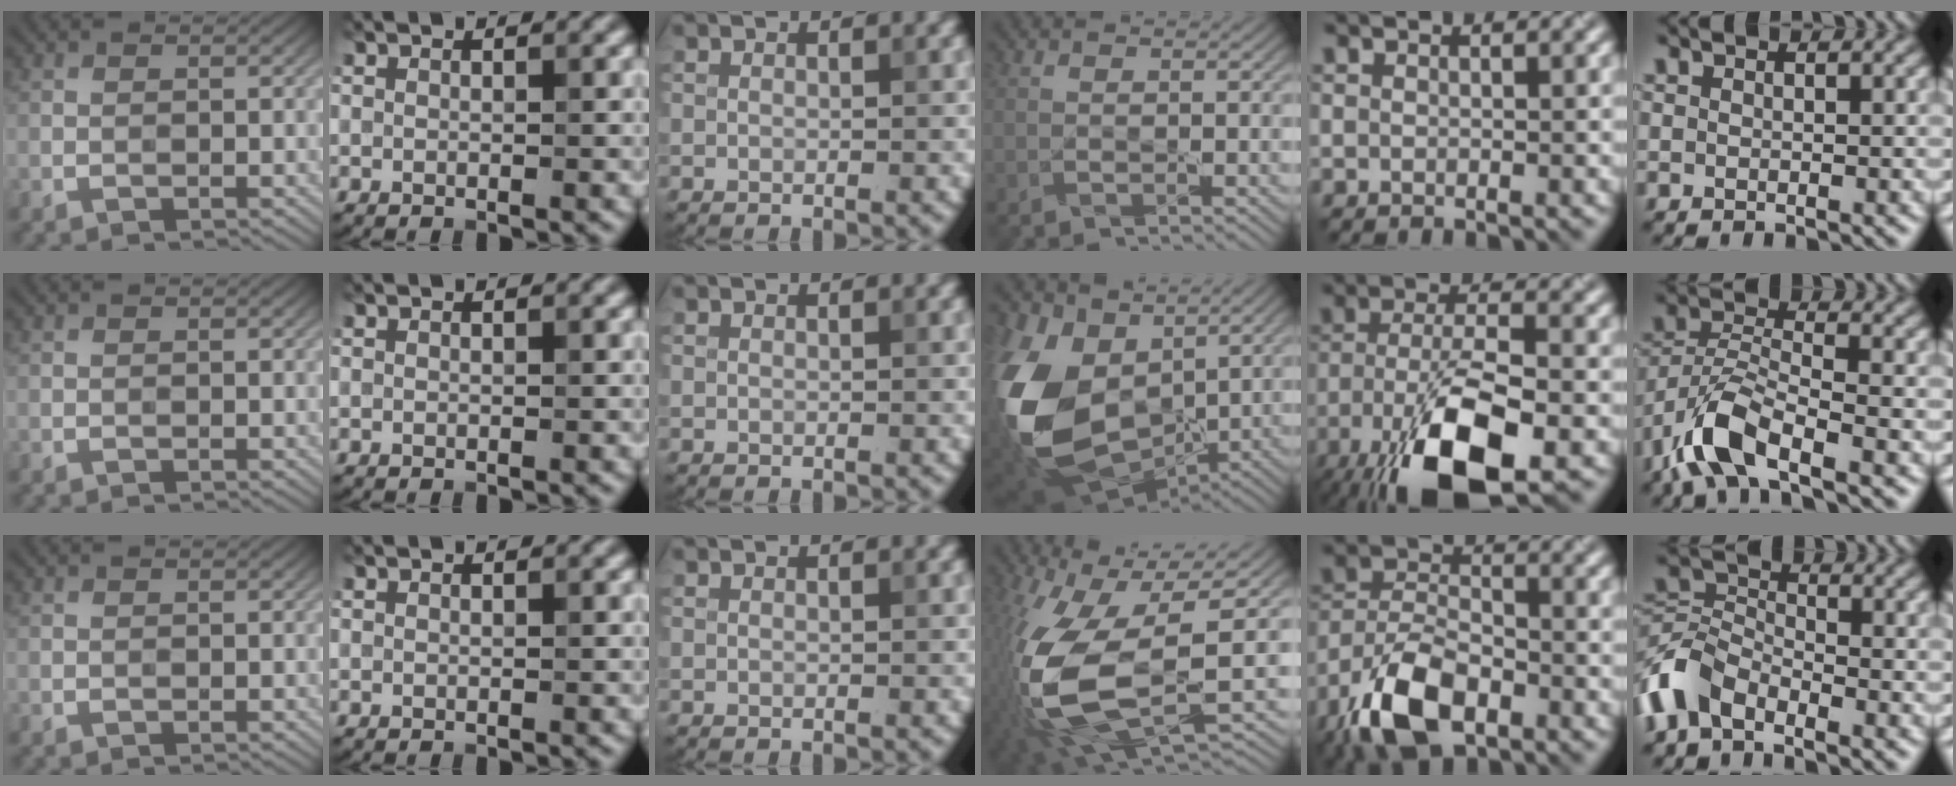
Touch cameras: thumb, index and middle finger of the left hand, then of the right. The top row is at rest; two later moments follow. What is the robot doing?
{"motion": "lift_and_place", "object": "knife"}